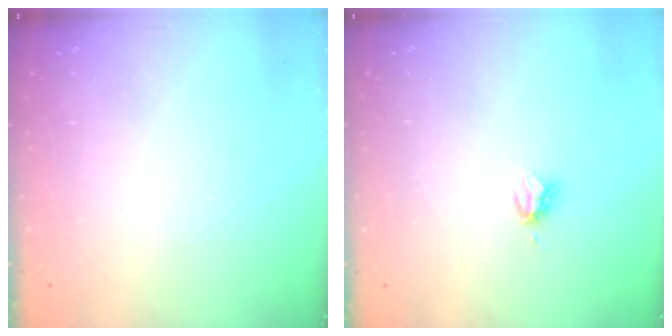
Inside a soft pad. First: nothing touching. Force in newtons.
{"total": 4.1, "press": 4.1, "slide": 0.2}